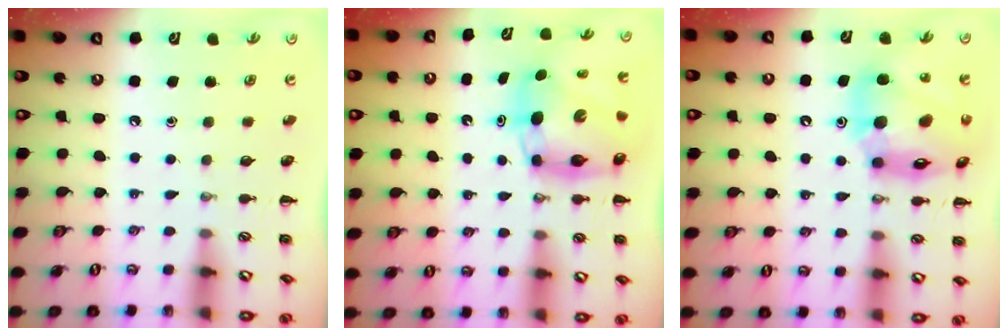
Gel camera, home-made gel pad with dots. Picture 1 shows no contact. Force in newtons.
{"total": 8.1, "press": 7.8, "slide": 2.2}
{"total": 18.1, "press": 17.4, "slide": 5.1}